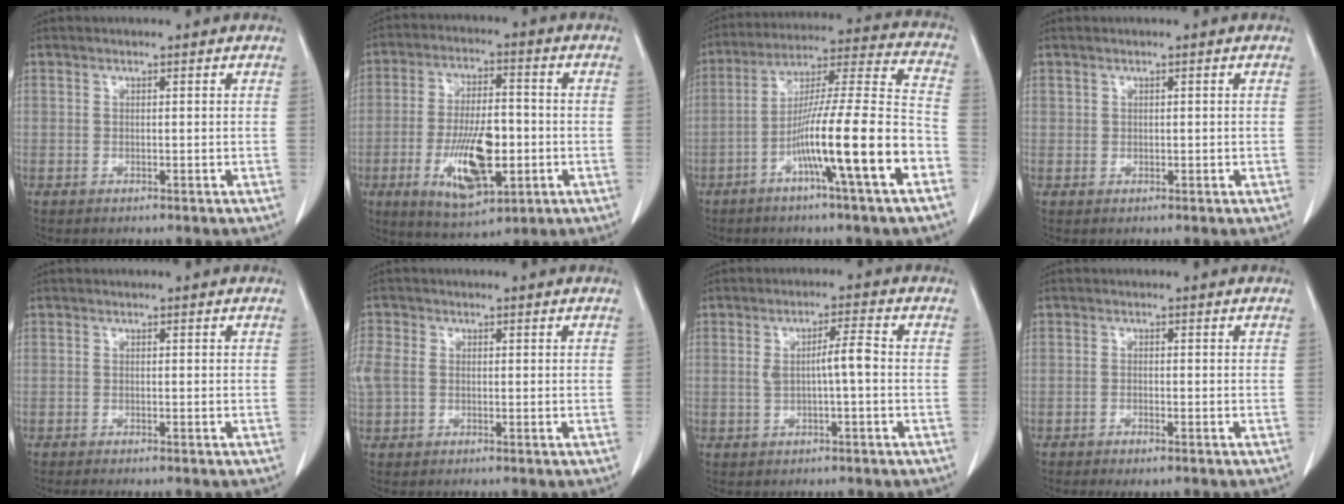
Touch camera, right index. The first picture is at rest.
{"total": 12.8, "force": [-3.4, 4.7, 11.5], "torque": [-0.212, -0.004, -0.049]}
{"total": 17.2, "force": [-7.0, -0.2, 15.7], "torque": [-0.260, 0.002, -0.119]}
{"total": 0.7, "force": [0.3, 0.6, 0.2], "torque": [-0.001, 0.002, 0.007]}
{"total": 0.7, "force": [-0.6, 0.1, 0.4], "torque": [-0.008, -0.003, -0.009]}
{"total": 4.0, "force": [0.2, 3.2, 2.4], "torque": [-0.083, 0.019, 0.008]}
{"total": 4.4, "force": [-0.1, 0.4, 4.4], "torque": [-0.078, 0.009, 0.000]}
{"total": 2.1, "force": [-1.4, 0.7, 1.4], "torque": [-0.020, -0.002, -0.017]}